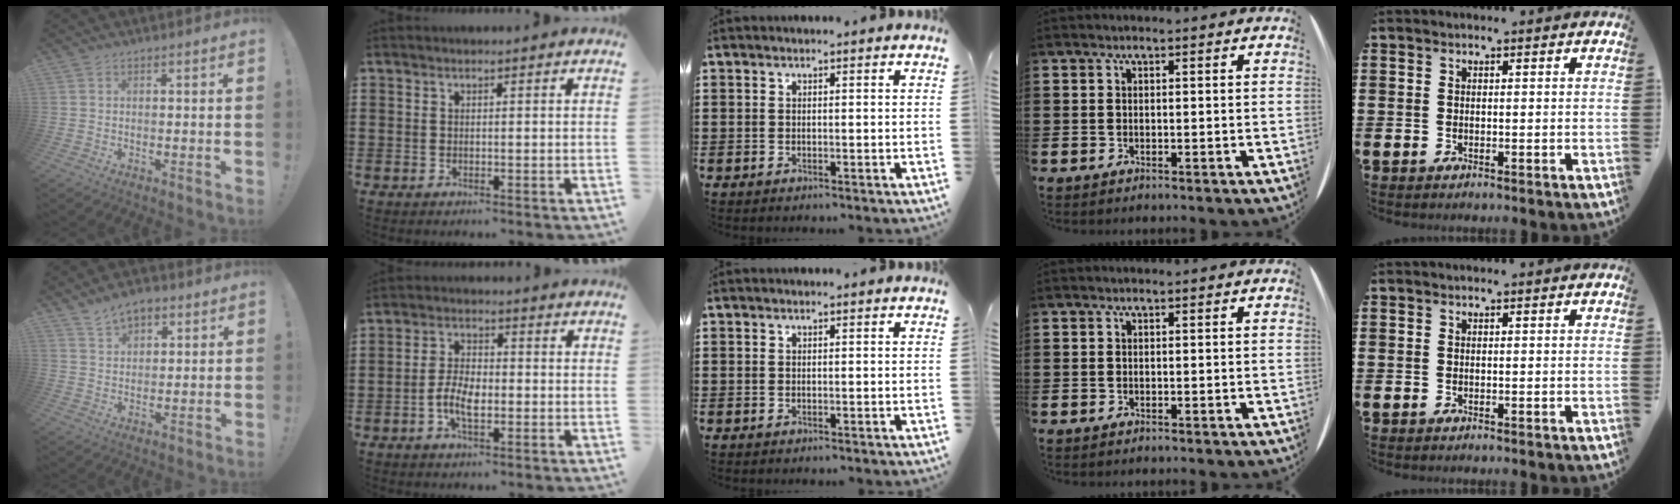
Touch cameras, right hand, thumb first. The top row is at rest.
{"thumb": {"total": 6.8, "force": [4.6, 4.1, 2.9], "torque": [-0.047, -0.017, 0.085]}, "index": {"total": 5.5, "force": [-1.6, 2.6, 4.6], "torque": [-0.107, -0.002, -0.036]}}